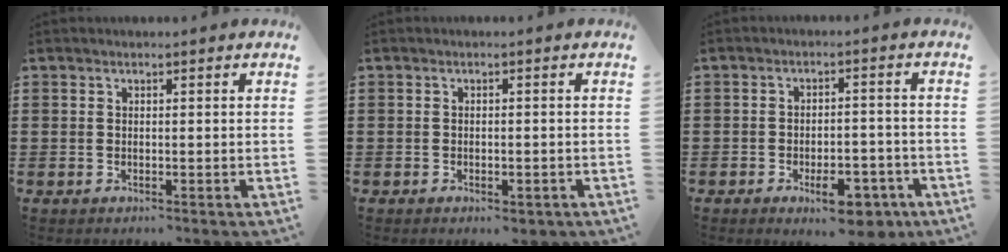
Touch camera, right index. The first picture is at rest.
{"total": 1.3, "force": [-1.1, 0.4, 0.7], "torque": [-0.016, -0.004, -0.020]}
{"total": 7.6, "force": [-4.6, 2.8, 5.4], "torque": [-0.071, 0.008, -0.073]}